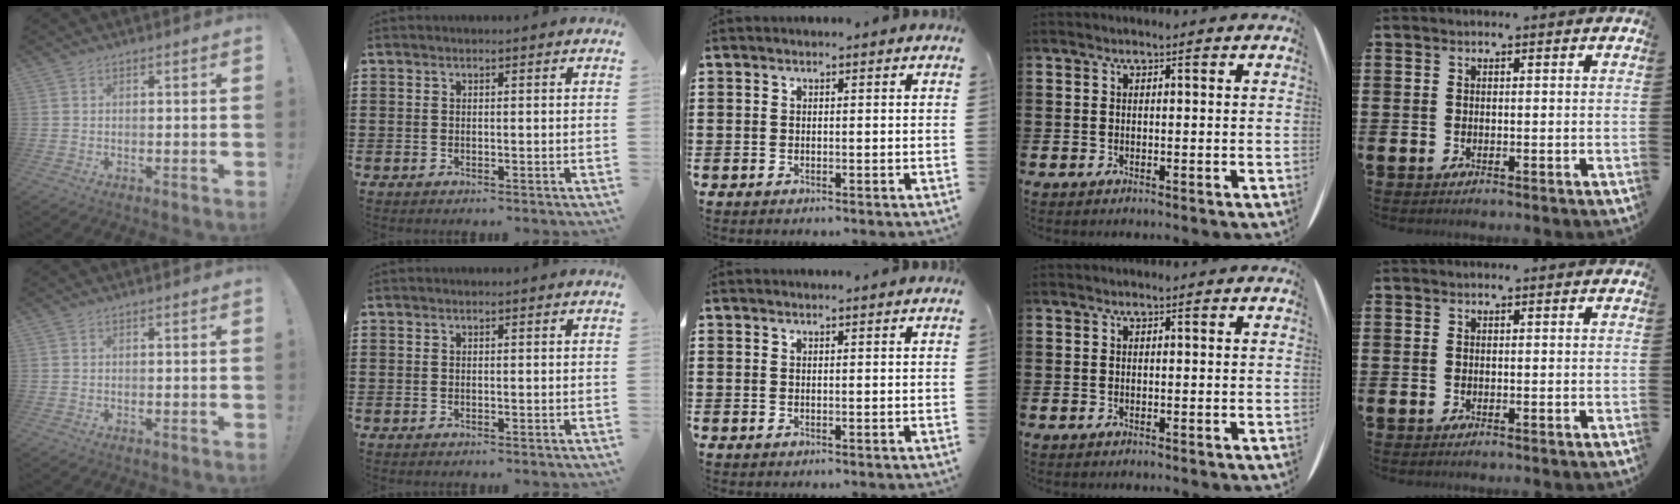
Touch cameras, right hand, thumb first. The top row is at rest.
{"middle": {"total": 0.5, "force": [0.5, 0.0, 0.0], "torque": [-0.002, 0.000, 0.010]}}